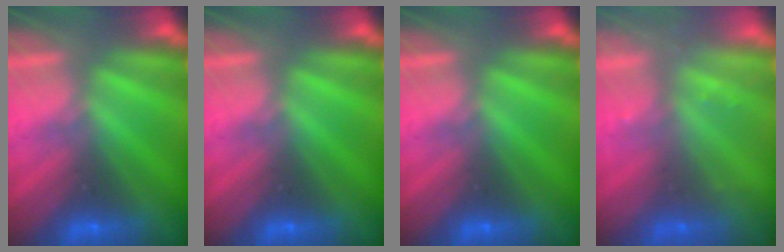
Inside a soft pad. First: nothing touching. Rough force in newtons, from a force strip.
{"total": 0.0}
{"total": 0.0}
{"total": 2.3}